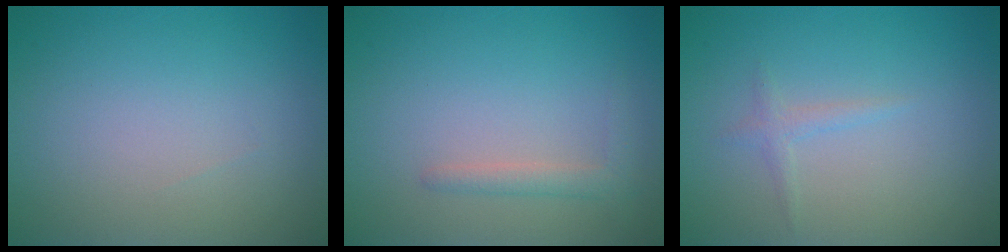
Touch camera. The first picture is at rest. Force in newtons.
{"total": 1.6, "press": 1.6, "slide": 0.1}
{"total": 1.0, "press": 1.0, "slide": 0.1}